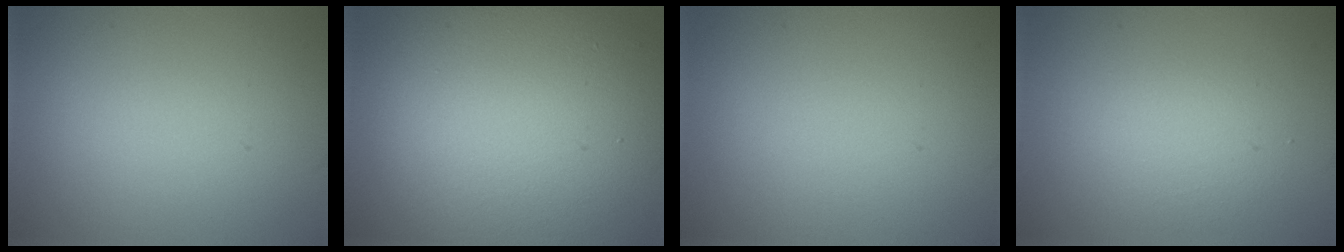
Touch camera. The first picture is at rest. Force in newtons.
{"total": 15.4, "press": 15.4, "slide": 0.8}
{"total": 0.0}
{"total": 2.4, "press": 2.4, "slide": 0.0}